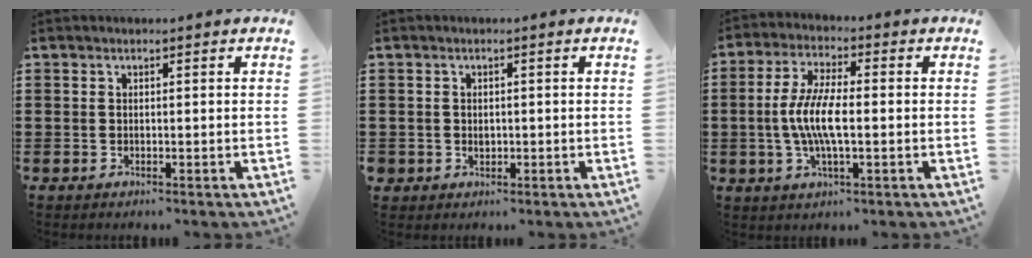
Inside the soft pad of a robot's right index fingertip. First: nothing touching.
{"total": 1.2, "force": [-0.1, 1.2, 0.1], "torque": [-0.006, 0.007, -0.004]}
{"total": 7.2, "force": [-1.1, 2.1, 6.8], "torque": [-0.152, -0.008, -0.029]}